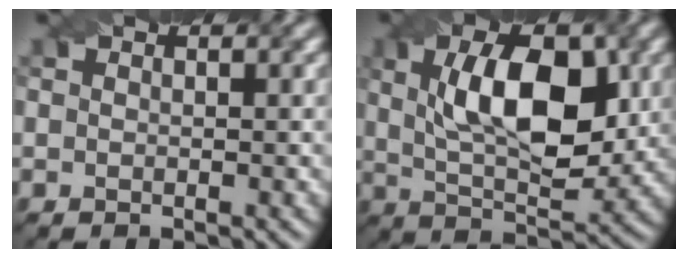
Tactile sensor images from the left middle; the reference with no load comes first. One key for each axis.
{"total": 9.5, "fx": 1.4, "fy": 4.4, "fz": 8.4, "tx": -0.131, "ty": 0.015, "tz": 0.028}